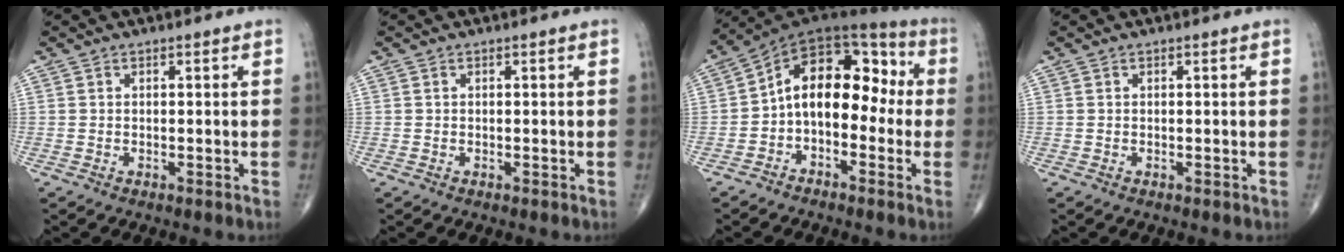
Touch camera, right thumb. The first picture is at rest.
{"total": 0.0}
{"total": 14.8, "force": [-1.1, 9.4, 11.4], "torque": [-0.135, 0.059, -0.034]}
{"total": 0.0}